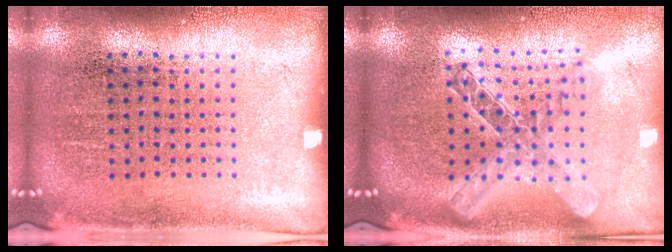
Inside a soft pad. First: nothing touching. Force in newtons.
{"total": 2.0, "press": 1.7, "slide": 1.0}